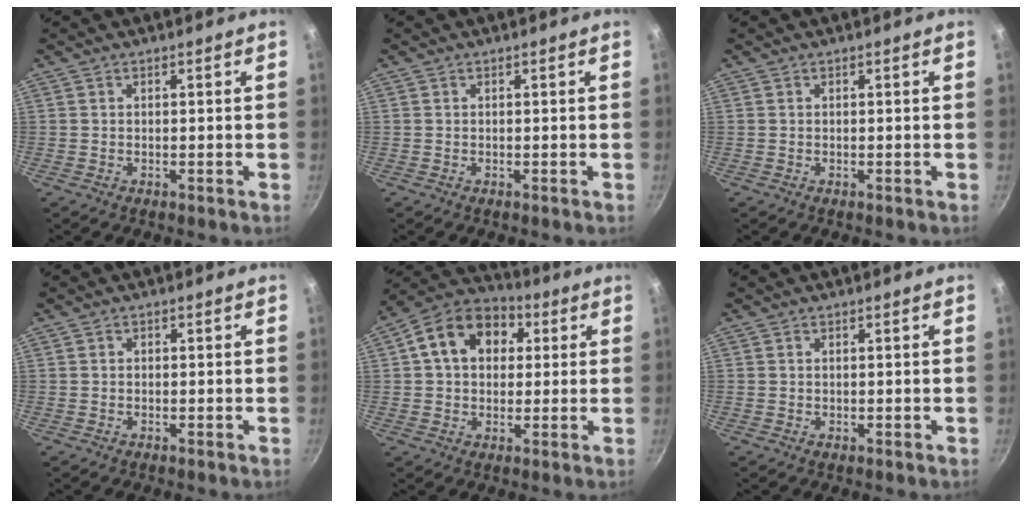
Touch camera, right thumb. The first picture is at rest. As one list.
[{"total": 0.0}, {"total": 0.0}, {"total": 0.7, "force": [-0.1, 0.7, 0.3], "torque": [-0.003, 0.004, -0.002]}, {"total": 14.6, "force": [3.6, 10.9, 8.9], "torque": [-0.122, 0.026, 0.041]}, {"total": 0.0}]